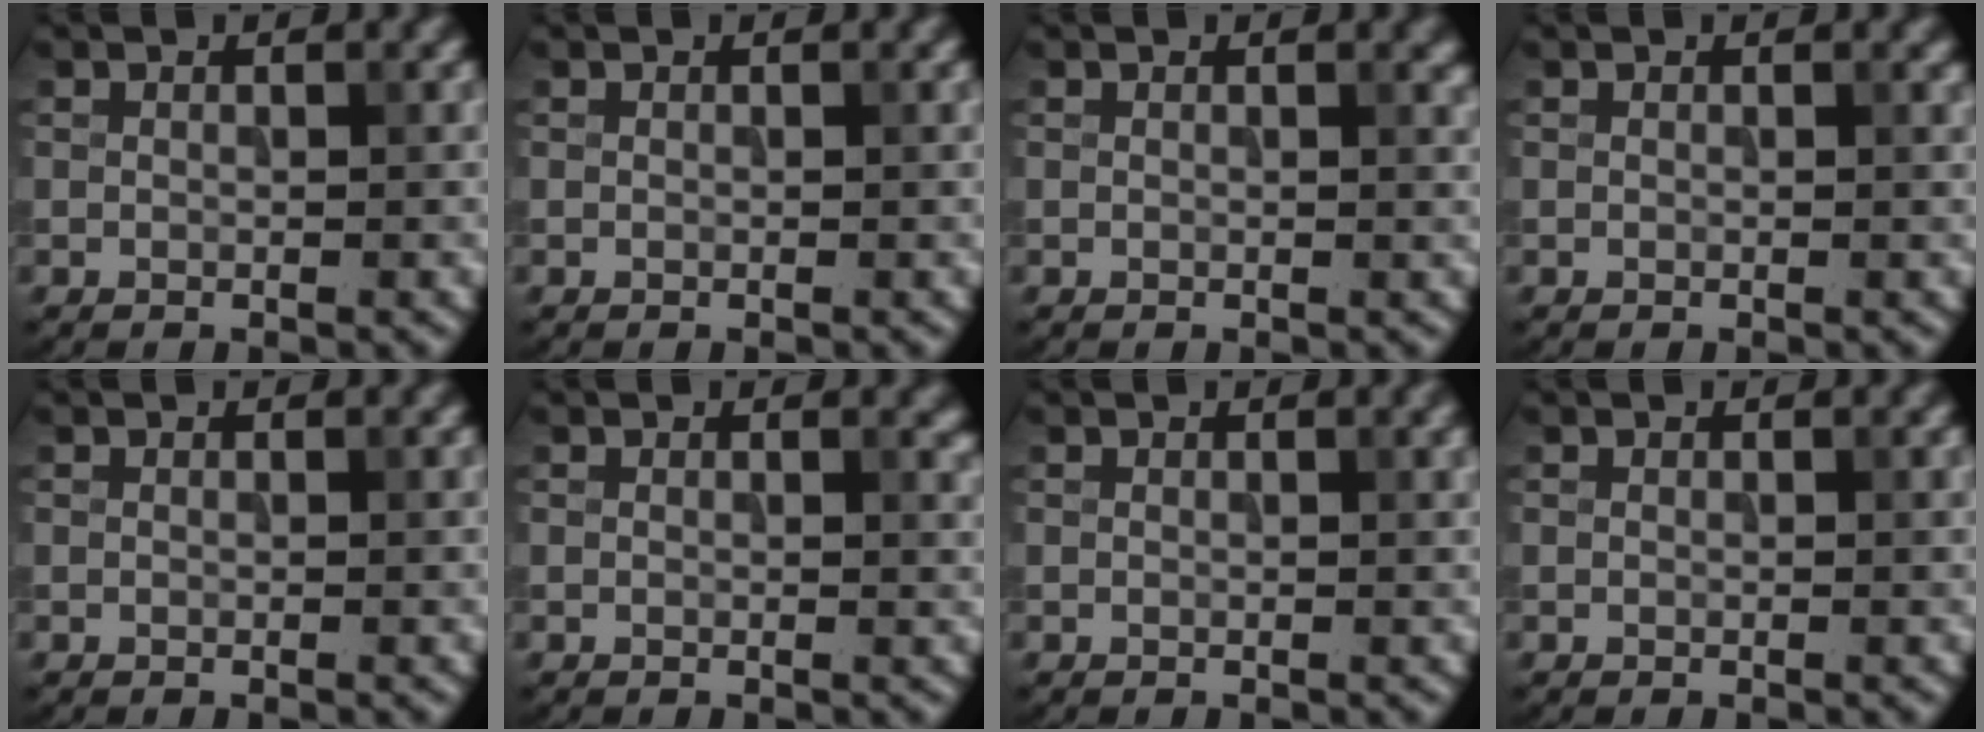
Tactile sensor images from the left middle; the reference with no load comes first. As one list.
[{"total": 0.0}, {"total": 0.7, "force": [0.5, 0.1, 0.5], "torque": [-0.008, -0.001, 0.009]}, {"total": 0.0}, {"total": 0.0}, {"total": 0.6, "force": [0.5, 0.2, 0.3], "torque": [-0.005, -0.003, 0.009]}, {"total": 0.8, "force": [0.4, 0.2, 0.6], "torque": [-0.013, 0.002, 0.009]}, {"total": 0.0}]